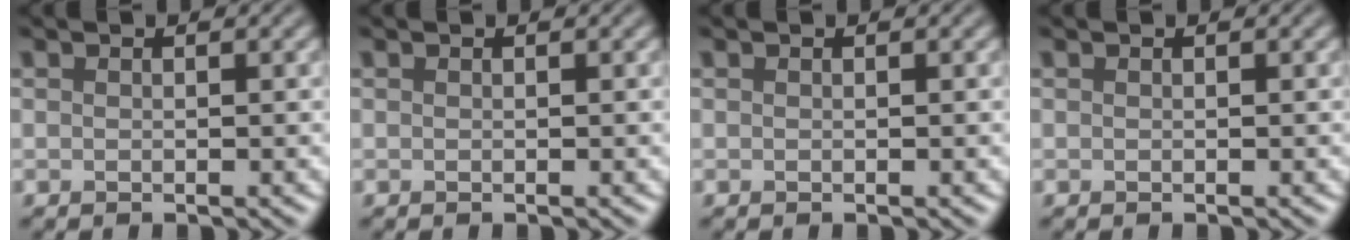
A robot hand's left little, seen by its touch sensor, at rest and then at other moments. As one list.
[{"total": 0.0}, {"total": 0.0}, {"total": 0.0}]